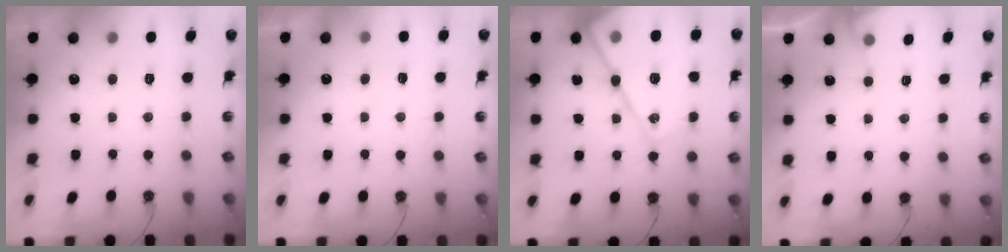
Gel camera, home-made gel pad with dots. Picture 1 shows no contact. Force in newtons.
{"total": 4.8, "press": 4.8, "slide": 0.7}
{"total": 18.7, "press": 18.6, "slide": 1.9}
{"total": 3.8, "press": 3.8, "slide": 0.6}